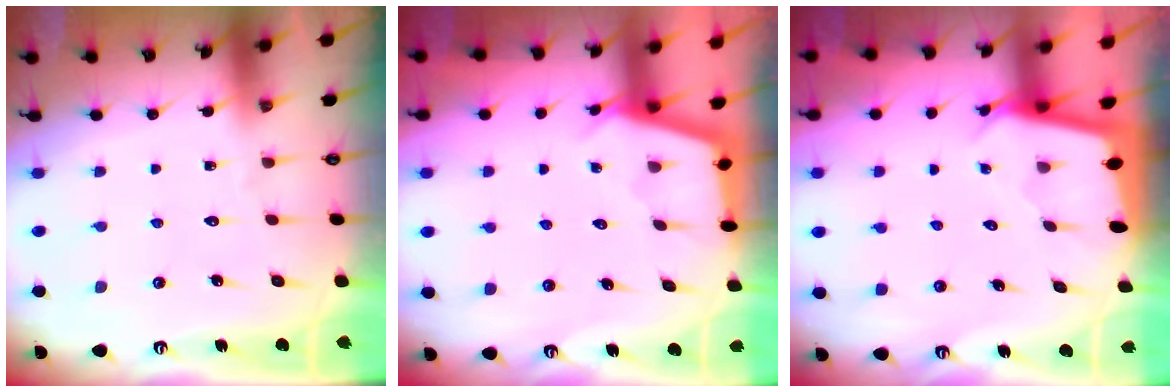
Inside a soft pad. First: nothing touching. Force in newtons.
{"total": 2.9, "press": 2.9, "slide": 0.3}
{"total": 2.3, "press": 2.3, "slide": 0.2}